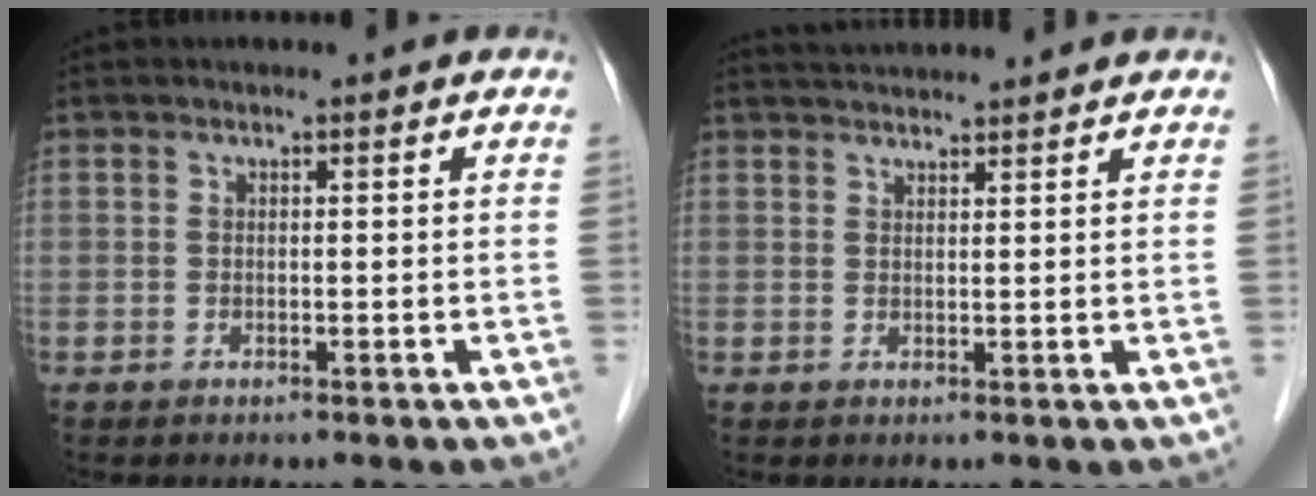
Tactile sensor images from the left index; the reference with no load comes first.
{"total": 5.3, "force": [5.2, -0.1, 1.3], "torque": [-0.023, 0.035, 0.076]}